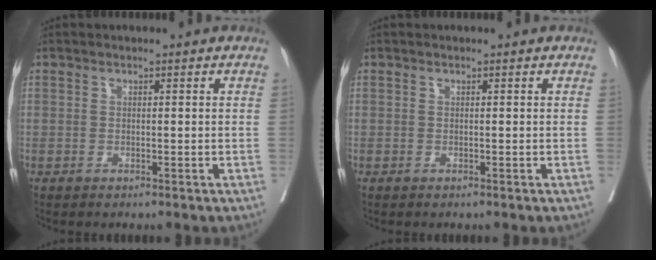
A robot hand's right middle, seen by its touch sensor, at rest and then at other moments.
{"total": 0.0}